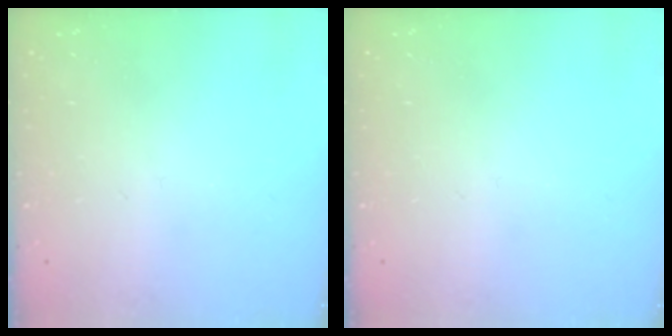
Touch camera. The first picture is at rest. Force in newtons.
{"total": 0.0}